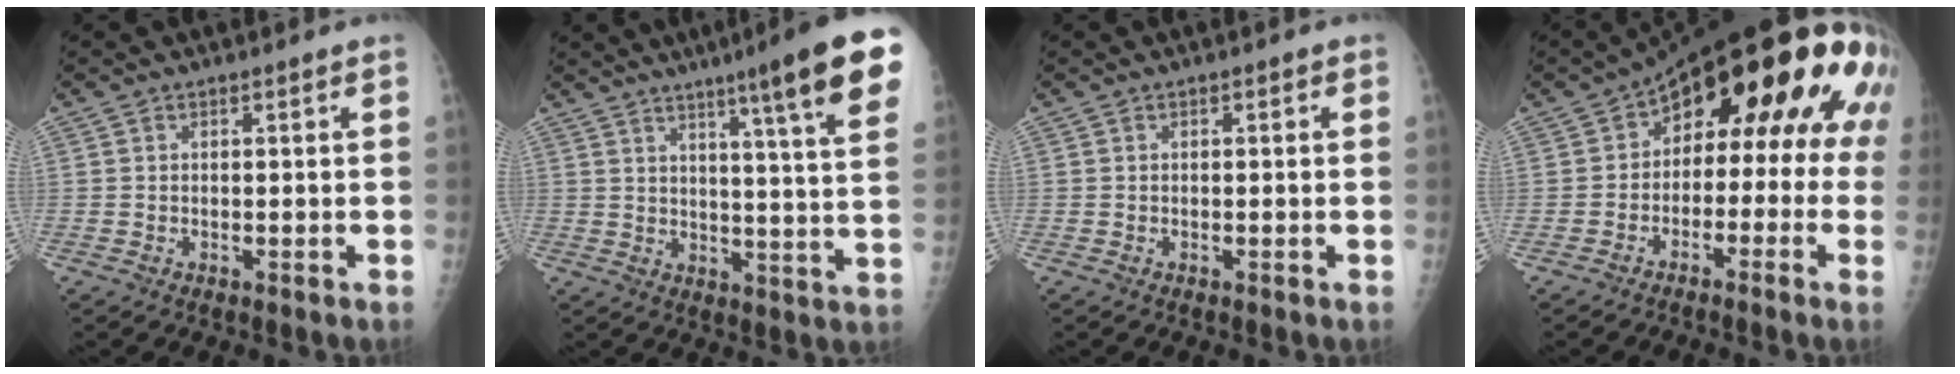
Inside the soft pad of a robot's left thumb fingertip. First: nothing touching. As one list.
[{"total": 18.3, "force": [10.5, 1.1, 14.9], "torque": [-0.187, -0.039, 0.128]}, {"total": 0.7, "force": [0.0, 0.4, 0.6], "torque": [-0.001, 0.003, -0.006]}, {"total": 20.5, "force": [2.6, 11.2, 16.9], "torque": [-0.188, 0.040, 0.021]}]